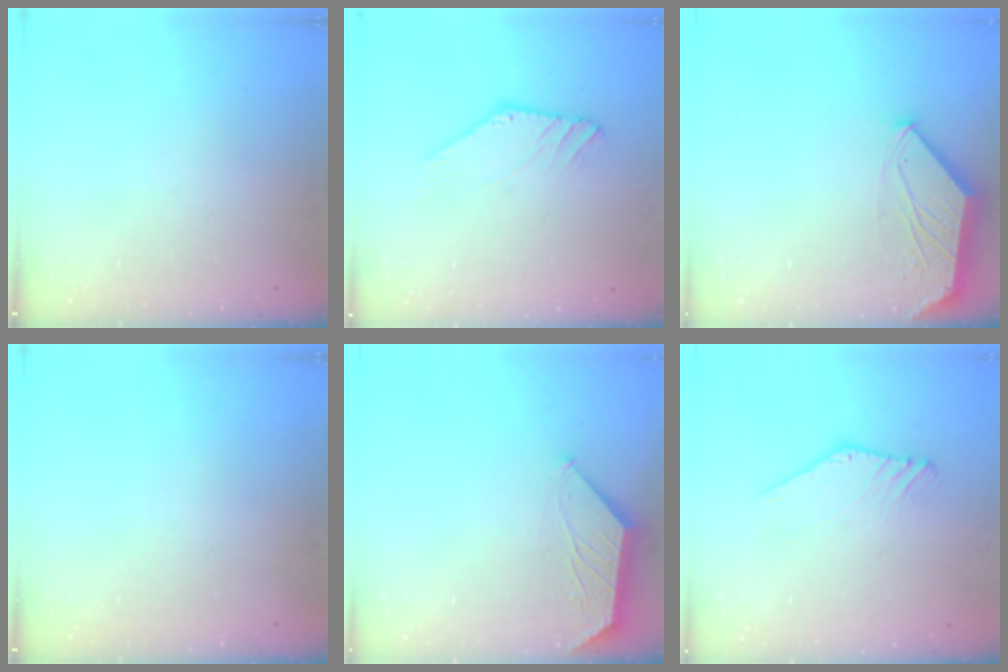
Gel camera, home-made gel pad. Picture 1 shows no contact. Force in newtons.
{"total": 1.2, "press": 1.2, "slide": 0.1}
{"total": 1.6, "press": 1.5, "slide": 0.3}
{"total": 0.0}
{"total": 0.5, "press": 0.5, "slide": 0.2}
{"total": 2.0, "press": 2.0, "slide": 0.0}